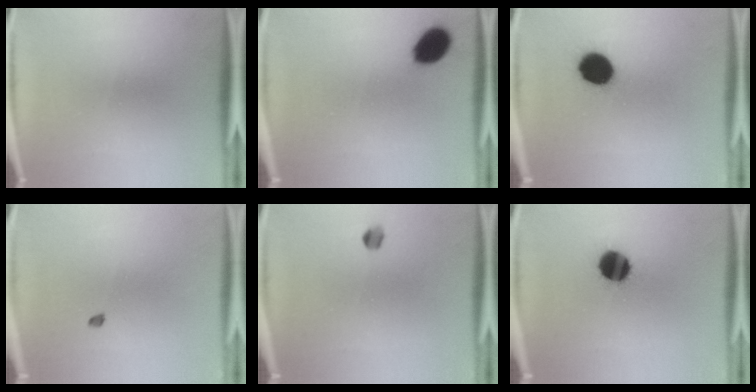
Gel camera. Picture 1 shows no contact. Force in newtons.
{"total": 8.4}
{"total": 11.1}
{"total": 0.9}
{"total": 1.7}
{"total": 10.9}